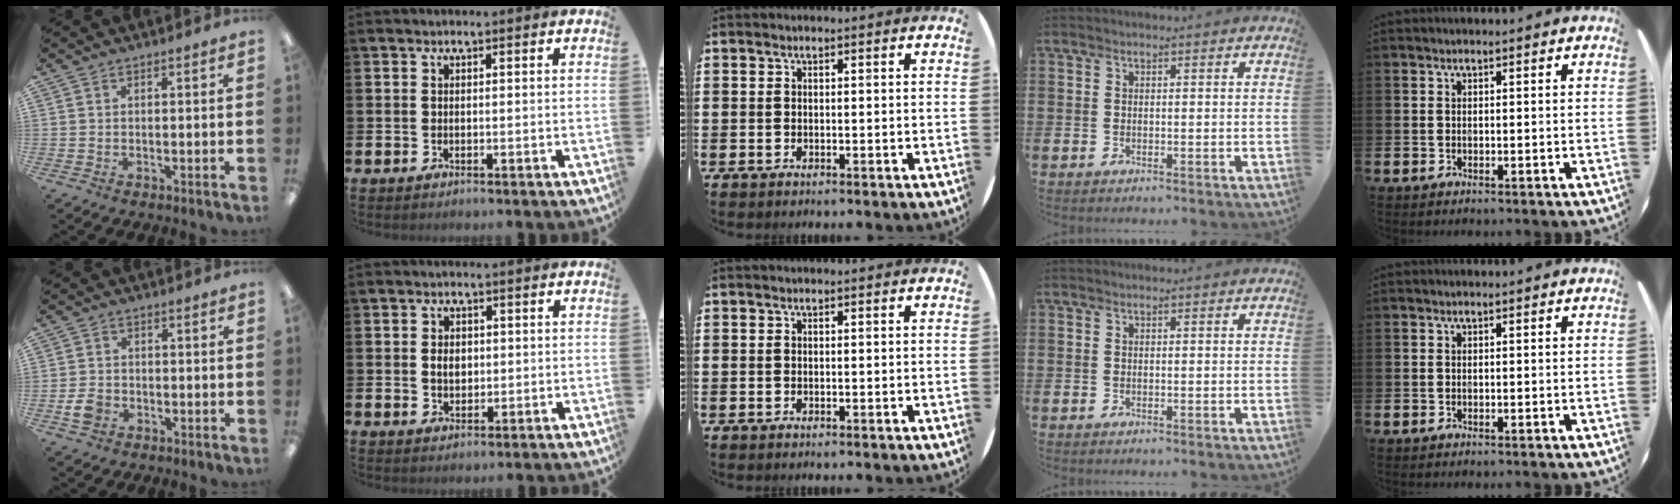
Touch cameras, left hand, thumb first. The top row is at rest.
{"thumb": {"total": 4.1, "force": [-1.5, 3.1, 2.2], "torque": [-0.047, 0.003, -0.029]}, "index": {"total": 2.5, "force": [0.4, 1.8, 1.6], "torque": [-0.019, 0.002, 0.002]}}